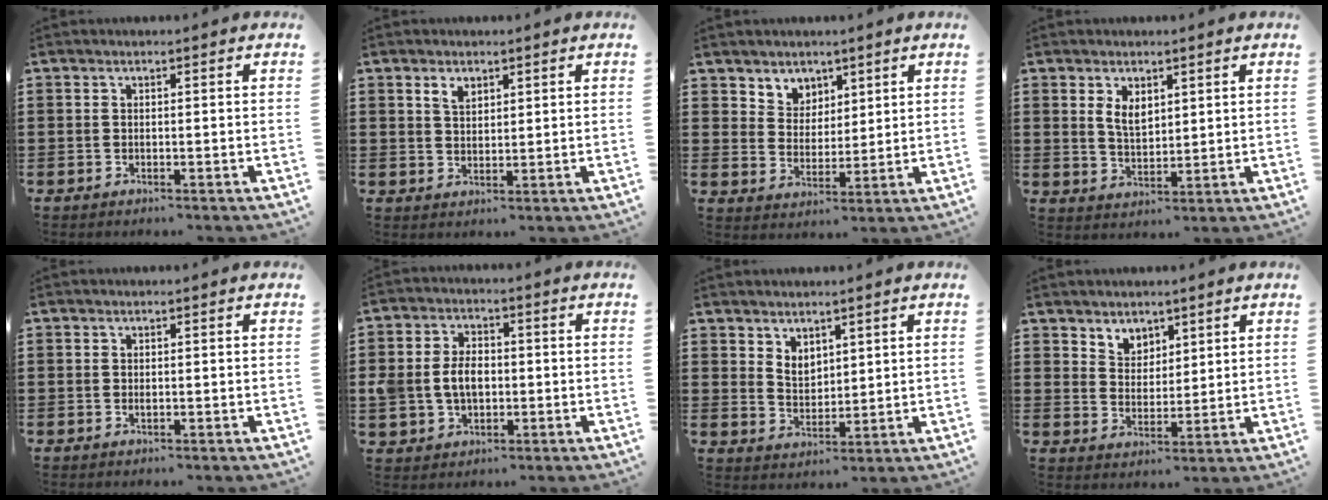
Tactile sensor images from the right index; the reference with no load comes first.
{"total": 2.4, "force": [1.6, 1.4, 1.1], "torque": [-0.027, 0.004, 0.030]}
{"total": 4.7, "force": [3.5, 3.2, -0.3], "torque": [-0.018, 0.001, 0.065]}
{"total": 3.7, "force": [1.8, 2.2, 2.3], "torque": [-0.044, 0.004, 0.031]}
{"total": 0.5, "force": [0.0, 0.3, 0.4], "torque": [-0.009, 0.001, 0.000]}
{"total": 5.6, "force": [-0.3, 4.2, 3.7], "torque": [-0.082, 0.005, -0.014]}
{"total": 3.5, "force": [2.6, 2.2, 0.7], "torque": [-0.024, 0.005, 0.050]}
{"total": 4.1, "force": [3.2, 2.5, 0.0], "torque": [-0.015, 0.001, 0.061]}